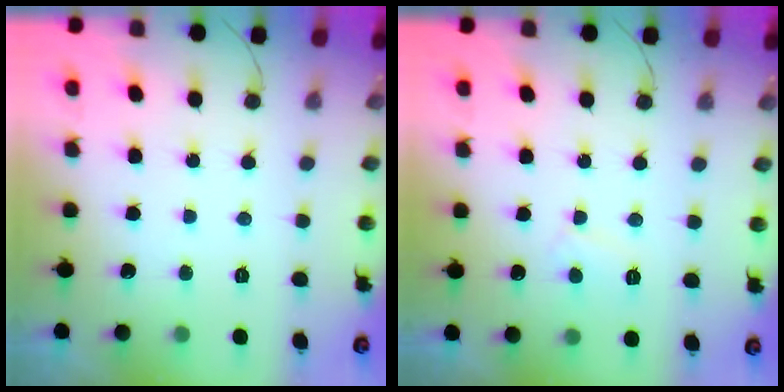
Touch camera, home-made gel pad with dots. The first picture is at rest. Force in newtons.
{"total": 4.8, "press": 4.7, "slide": 0.4}